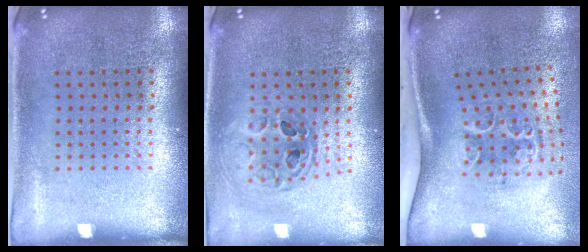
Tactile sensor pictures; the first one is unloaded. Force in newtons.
{"total": 0.8, "press": 0.8, "slide": 0.1}
{"total": 1.9, "press": 1.4, "slide": 1.3}